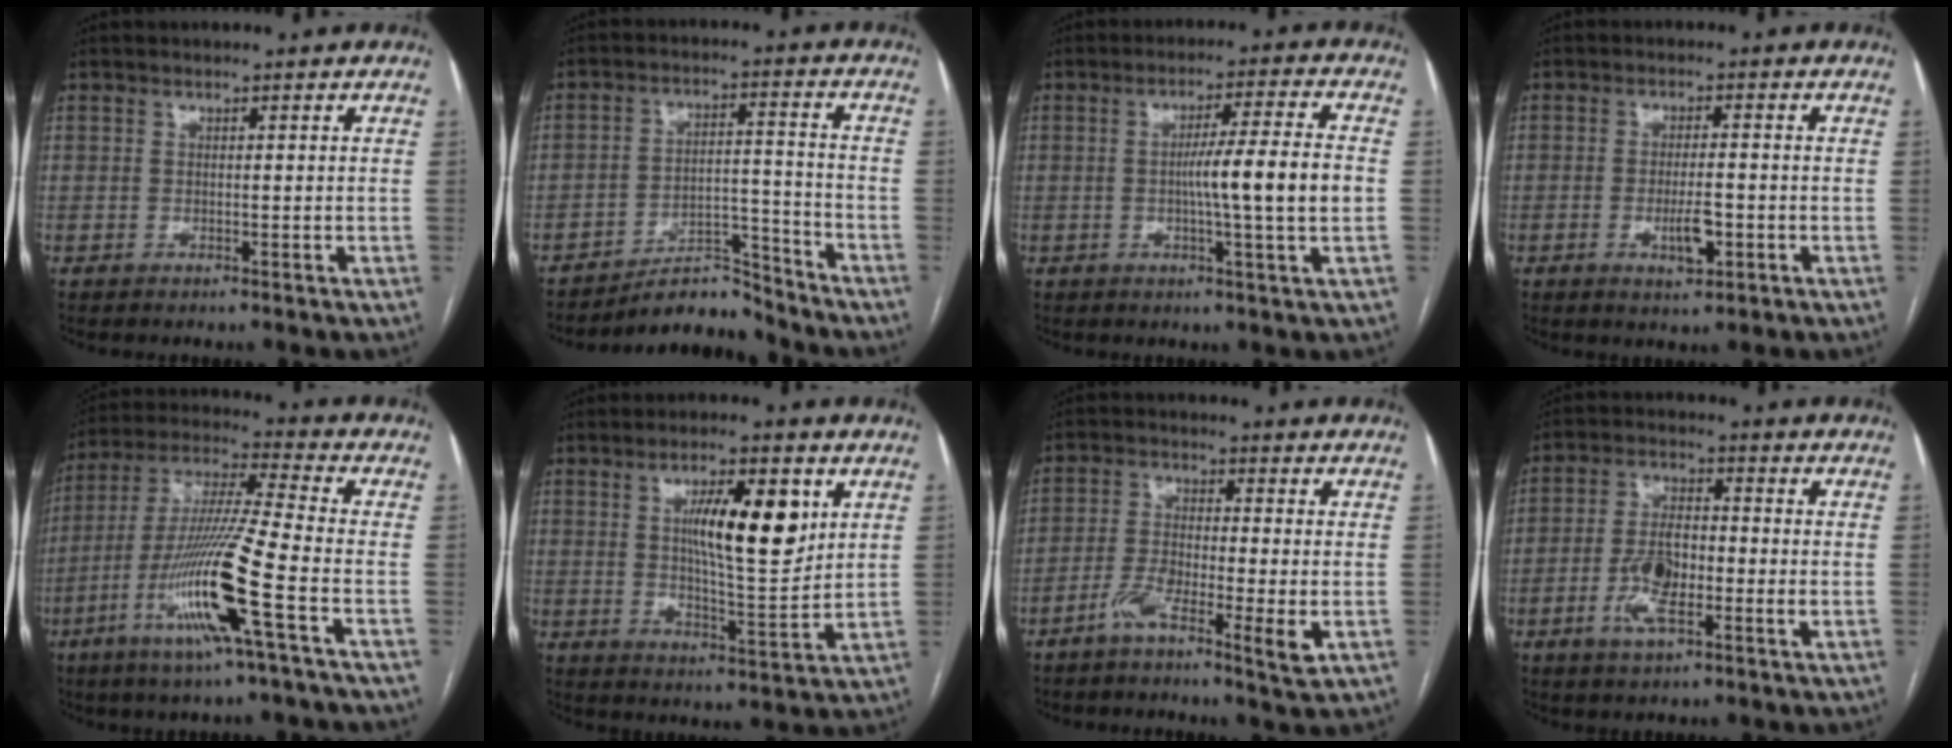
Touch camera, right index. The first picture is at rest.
{"total": 7.2, "force": [-7.0, 1.4, 0.5], "torque": [-0.002, 0.036, -0.116]}
{"total": 9.5, "force": [-0.8, -0.8, 9.5], "torque": [-0.150, 0.003, -0.014]}
{"total": 4.5, "force": [-1.5, 1.3, 4.1], "torque": [-0.073, -0.002, -0.020]}
{"total": 16.0, "force": [-6.2, -0.8, 14.7], "torque": [-0.299, -0.016, -0.121]}
{"total": 12.0, "force": [3.8, 2.7, 11.1], "torque": [-0.179, 0.000, 0.066]}
{"total": 7.4, "force": [-3.2, 1.0, 6.6], "torque": [-0.122, -0.006, -0.059]}
{"total": 8.2, "force": [-1.9, 2.9, 7.4], "torque": [-0.153, 0.007, -0.037]}